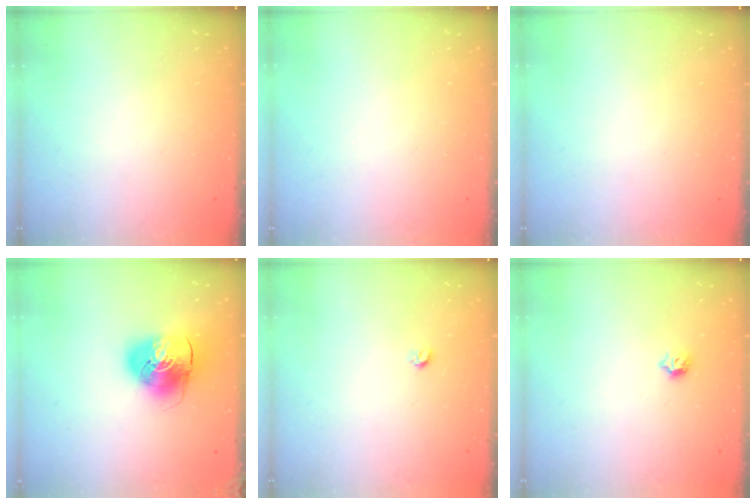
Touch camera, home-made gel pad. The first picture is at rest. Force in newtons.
{"total": 0.0}
{"total": 0.0}
{"total": 11.2, "press": 11.0, "slide": 1.9}
{"total": 3.2, "press": 3.2, "slide": 0.3}
{"total": 4.8, "press": 4.7, "slide": 1.0}